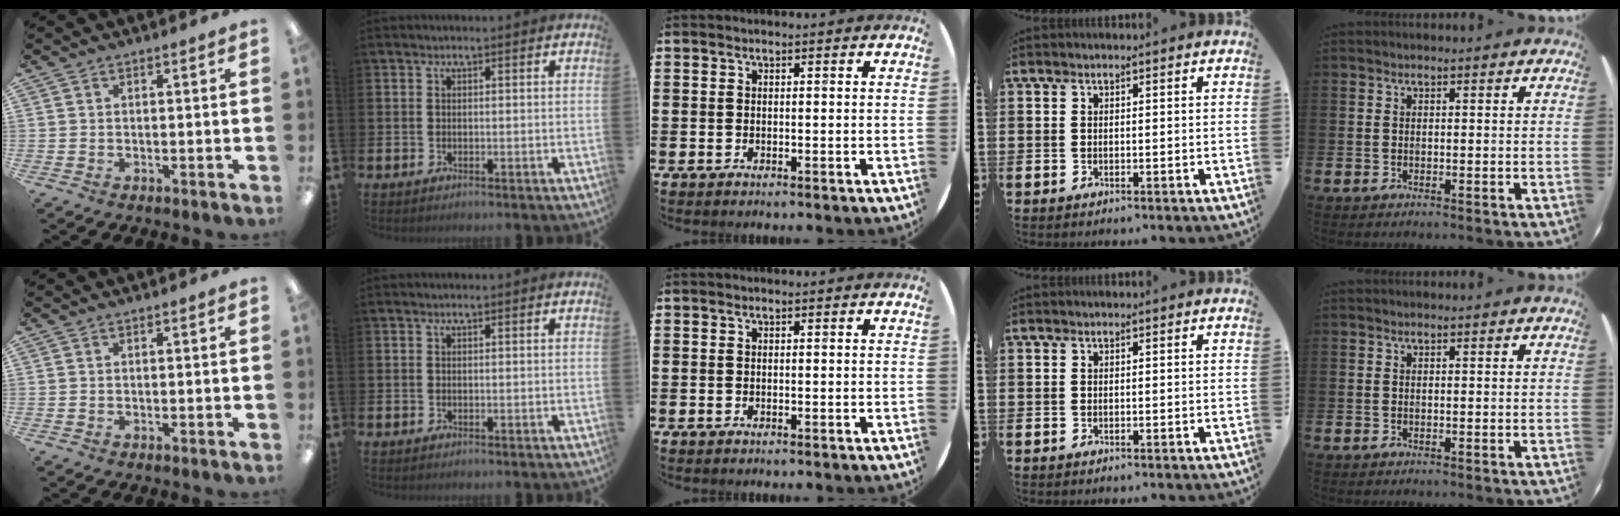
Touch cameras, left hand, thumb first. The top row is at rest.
{}